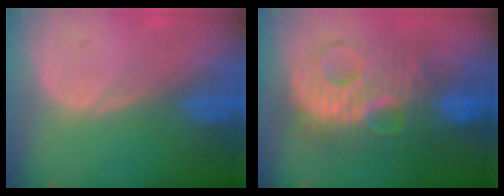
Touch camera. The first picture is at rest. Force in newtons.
{"total": 10.9, "press": 10.9, "slide": 0.5}